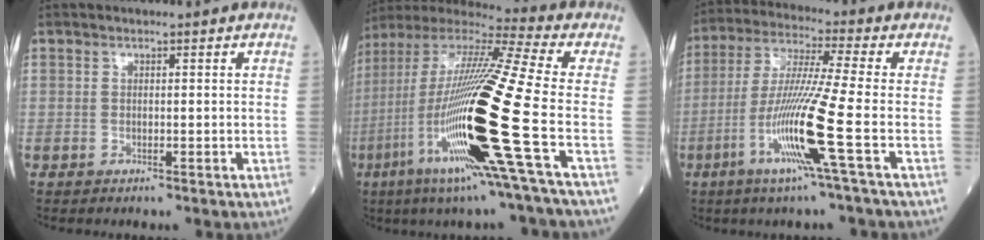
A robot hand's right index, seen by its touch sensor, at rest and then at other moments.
{"total": 26.2, "force": [-7.3, -0.1, 25.2], "torque": [-0.511, -0.044, -0.152]}
{"total": 13.0, "force": [-4.6, -2.1, 12.0], "torque": [-0.241, -0.023, -0.095]}